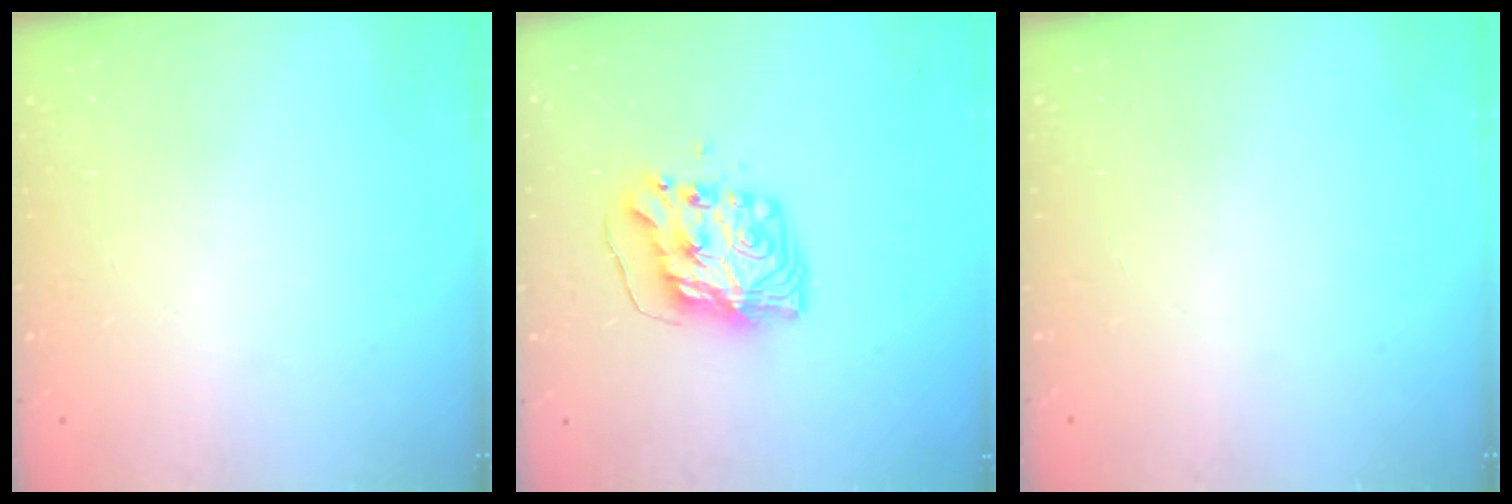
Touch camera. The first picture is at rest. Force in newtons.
{"total": 8.3, "press": 8.3, "slide": 0.9}
{"total": 0.0}